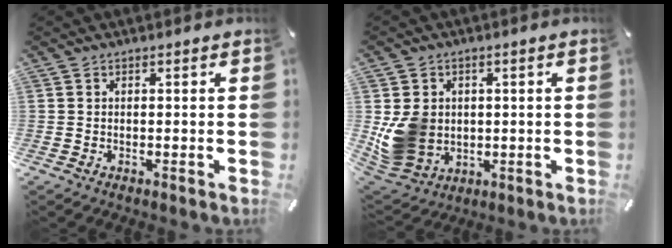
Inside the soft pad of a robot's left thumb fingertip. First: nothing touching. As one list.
[{"total": 10.0, "force": [0.2, 9.1, 4.0], "torque": [-0.088, -0.005, 0.006]}]